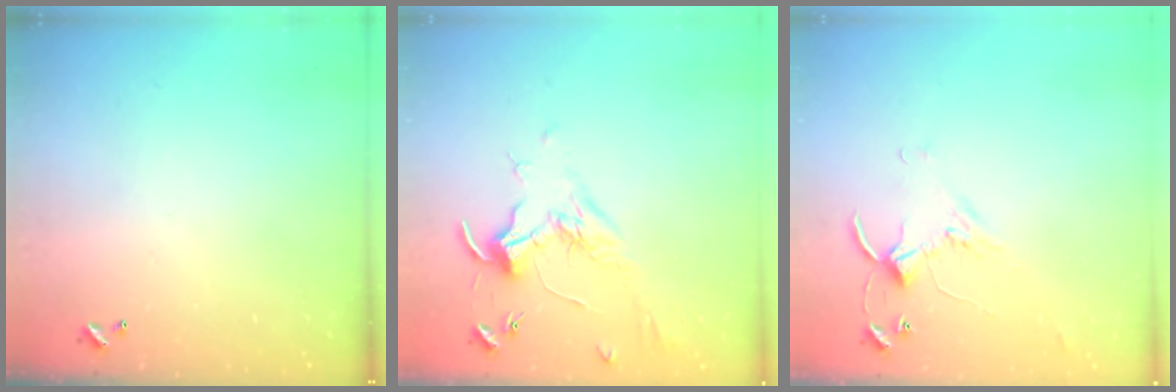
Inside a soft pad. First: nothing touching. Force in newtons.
{"total": 1.7, "press": 1.5, "slide": 0.9}
{"total": 2.8, "press": 2.8, "slide": 0.4}